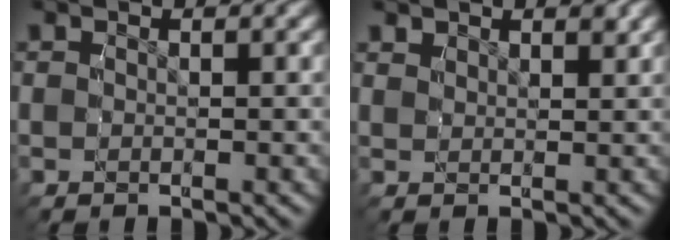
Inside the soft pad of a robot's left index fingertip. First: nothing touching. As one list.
[{"total": 1.3, "force": [1.3, 0.1, 0.1], "torque": [0.004, -0.001, 0.029]}]